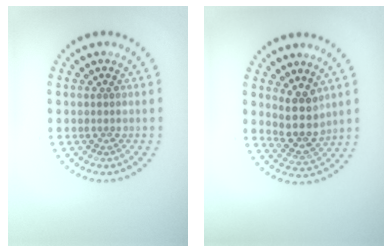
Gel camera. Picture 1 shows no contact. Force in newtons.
{"total": 3.4, "press": 2.9, "slide": 1.7}